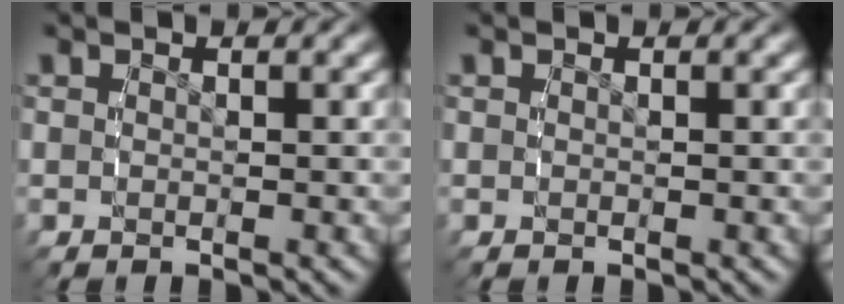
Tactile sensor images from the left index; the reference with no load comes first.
{"total": 0.0}